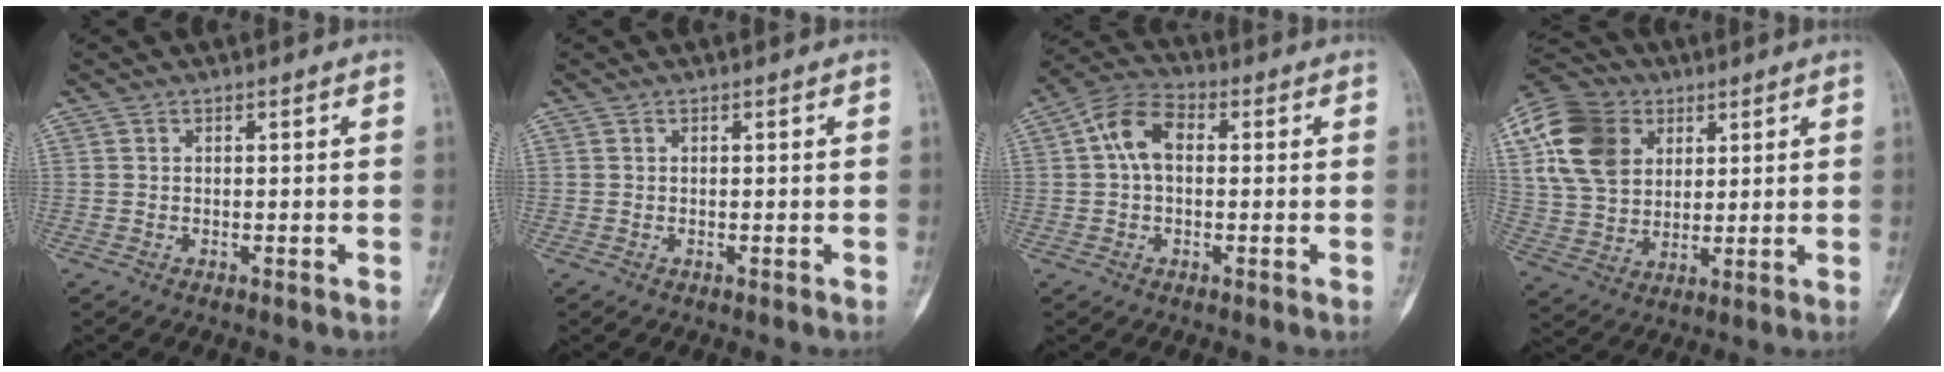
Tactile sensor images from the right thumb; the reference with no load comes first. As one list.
[{"total": 0.0}, {"total": 8.0, "force": [1.1, 5.0, 6.2], "torque": [-0.114, 0.026, 0.011]}, {"total": 17.8, "force": [6.2, 13.3, 10.1], "torque": [-0.185, 0.002, 0.112]}]